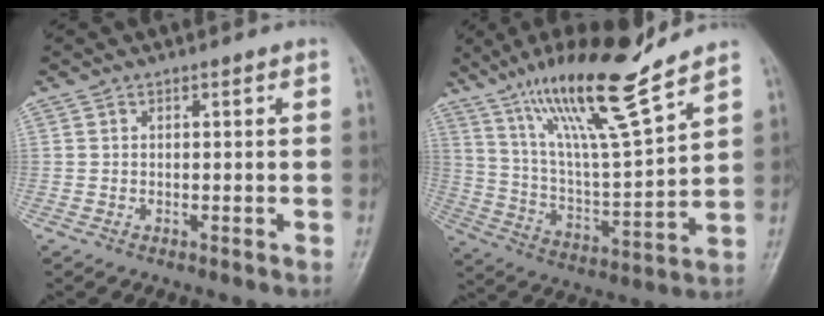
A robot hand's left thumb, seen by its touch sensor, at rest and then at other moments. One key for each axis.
{"total": 19.3, "fx": 13.9, "fy": 2.2, "fz": 13.3, "tx": -0.216, "ty": -0.071, "tz": 0.253}